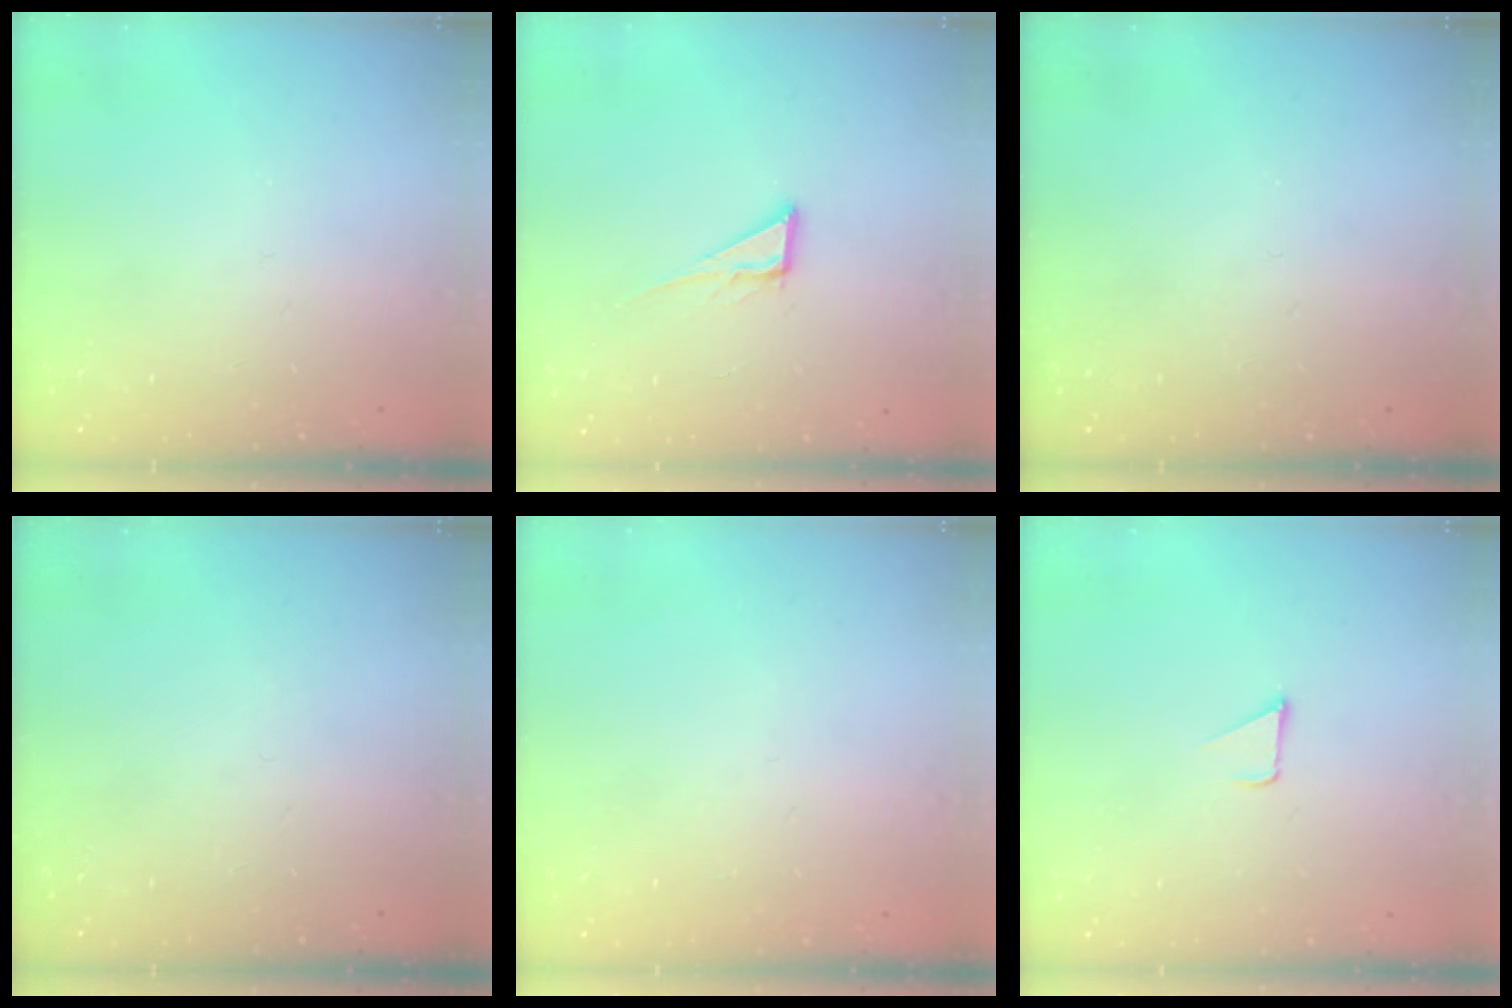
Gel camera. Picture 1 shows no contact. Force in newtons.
{"total": 6.1, "press": 6.1, "slide": 0.4}
{"total": 0.0}
{"total": 0.0}
{"total": 0.9, "press": 0.9, "slide": 0.0}
{"total": 1.8, "press": 1.7, "slide": 0.1}